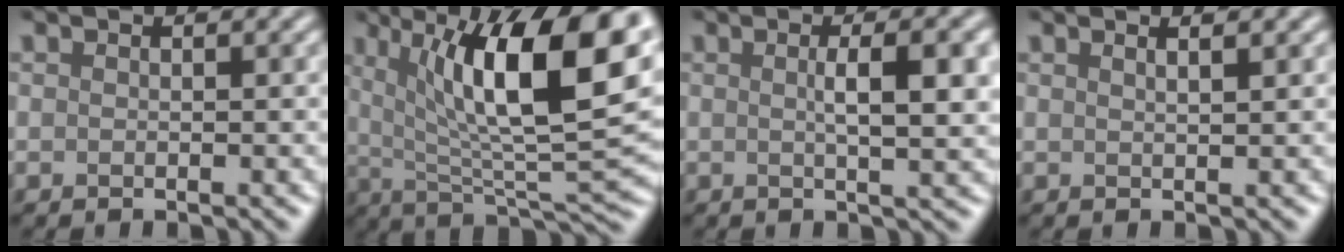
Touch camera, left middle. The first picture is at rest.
{"total": 14.1, "force": [4.5, 4.4, 12.6], "torque": [-0.179, 0.000, 0.068]}
{"total": 5.3, "force": [0.7, 1.4, 5.1], "torque": [-0.065, 0.010, 0.009]}
{"total": 1.9, "force": [1.1, 0.7, 1.3], "torque": [-0.003, 0.003, -0.001]}